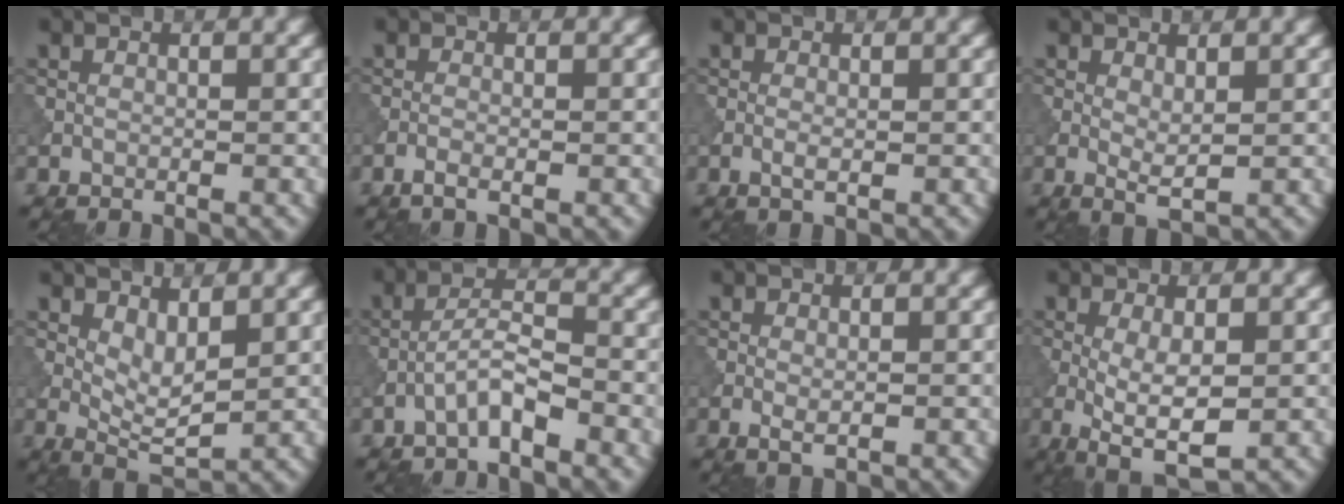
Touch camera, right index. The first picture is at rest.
{"total": 1.1, "force": [-0.7, 0.2, 0.8], "torque": [-0.017, 0.001, -0.015]}
{"total": 0.9, "force": [-0.2, 0.2, 0.9], "torque": [-0.019, -0.003, -0.004]}
{"total": 1.7, "force": [0.5, 0.5, 1.6], "torque": [-0.033, -0.005, 0.011]}
{"total": 3.1, "force": [1.1, 1.2, 2.7], "torque": [-0.052, -0.010, 0.024]}
{"total": 3.0, "force": [-2.0, 0.5, 2.2], "torque": [-0.042, 0.016, -0.043]}
{"total": 1.2, "force": [-0.2, 0.4, 1.1], "torque": [-0.022, -0.004, -0.004]}
{"total": 4.4, "force": [-0.7, 1.2, 4.2], "torque": [-0.080, -0.014, -0.008]}